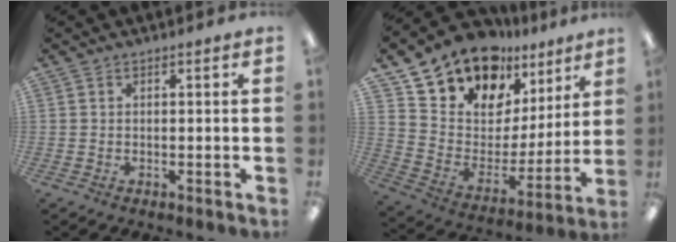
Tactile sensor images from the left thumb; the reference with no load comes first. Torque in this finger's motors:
{"motor_torque": [2.10, 2.18, 1.33, -1.44, 0.24]}